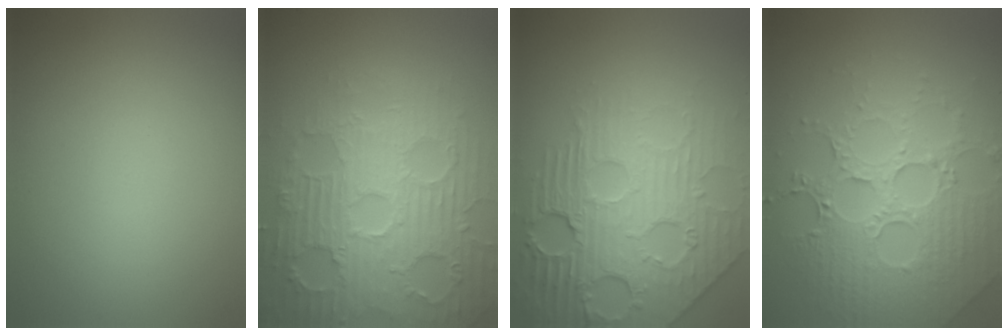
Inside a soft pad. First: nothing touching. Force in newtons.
{"total": 7.5, "press": 6.1, "slide": 4.3}
{"total": 8.6, "press": 5.9, "slide": 6.2}
{"total": 6.7, "press": 5.2, "slide": 4.2}